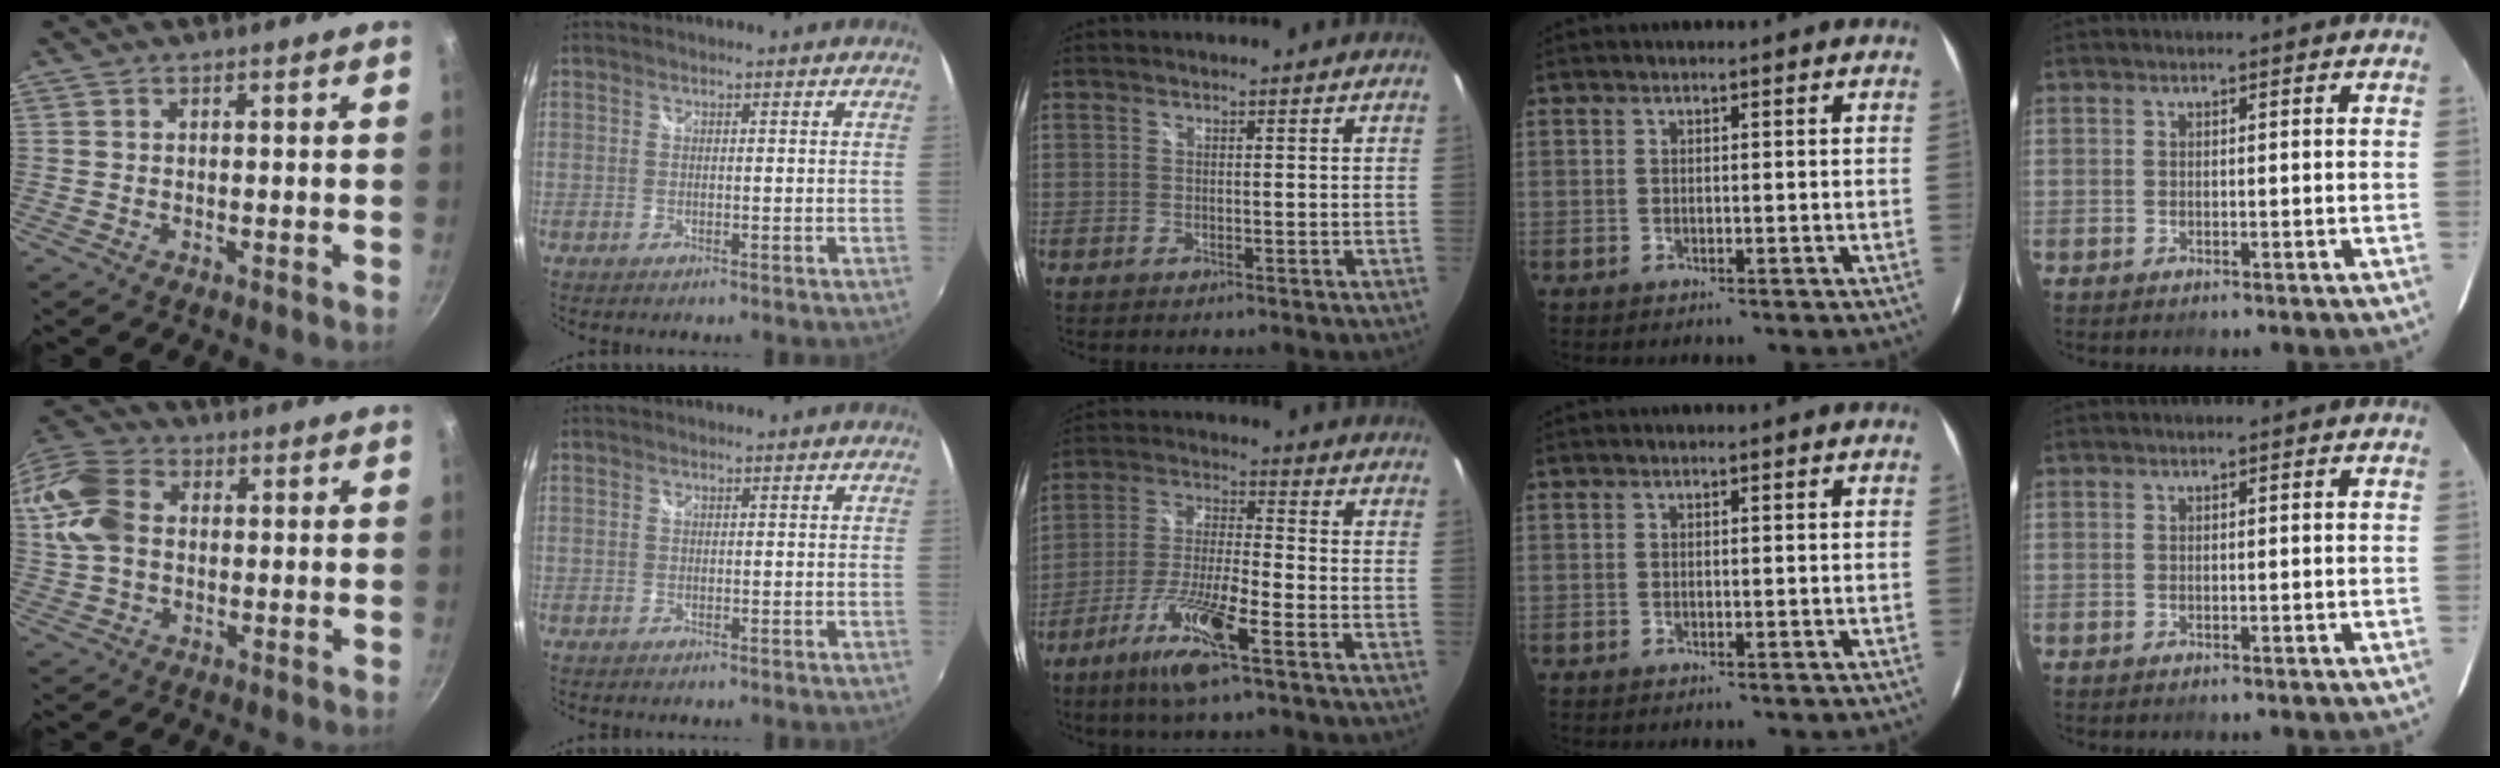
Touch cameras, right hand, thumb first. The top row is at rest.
{"thumb": {"total": 14.5, "force": [1.5, 10.6, 9.7], "torque": [-0.202, 0.023, 0.015]}, "middle": {"total": 11.9, "force": [-6.9, 1.4, 9.6], "torque": [-0.207, -0.012, -0.134]}}